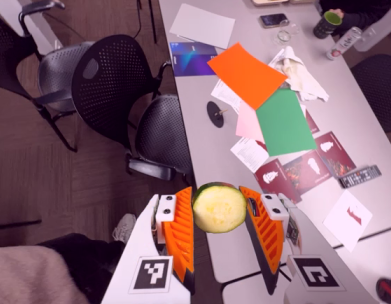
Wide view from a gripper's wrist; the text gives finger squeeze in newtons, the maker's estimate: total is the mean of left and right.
{"total": 12.1, "left": 12.7, "right": 11.4}